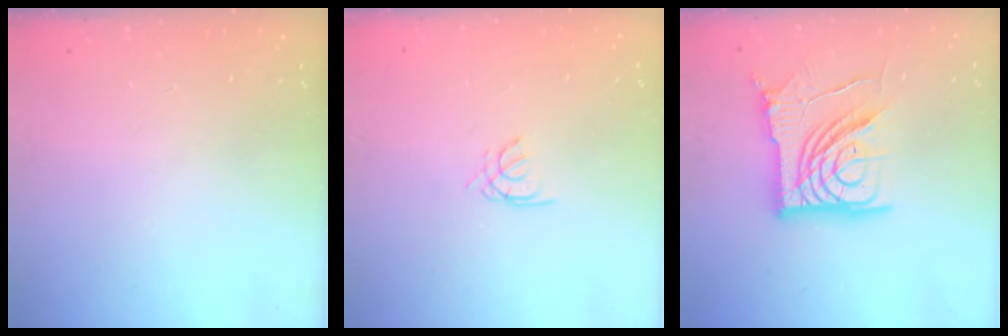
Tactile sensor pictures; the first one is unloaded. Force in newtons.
{"total": 1.5, "press": 1.4, "slide": 0.4}
{"total": 19.2, "press": 19.1, "slide": 2.1}